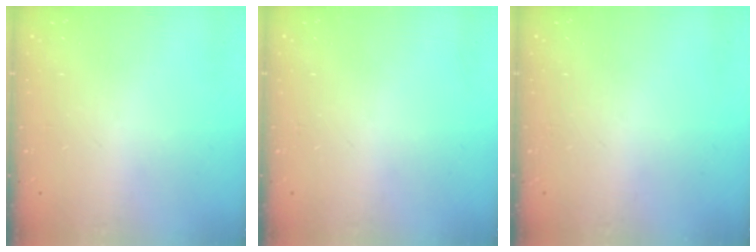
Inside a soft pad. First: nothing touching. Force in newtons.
{"total": 0.0}
{"total": 0.0}